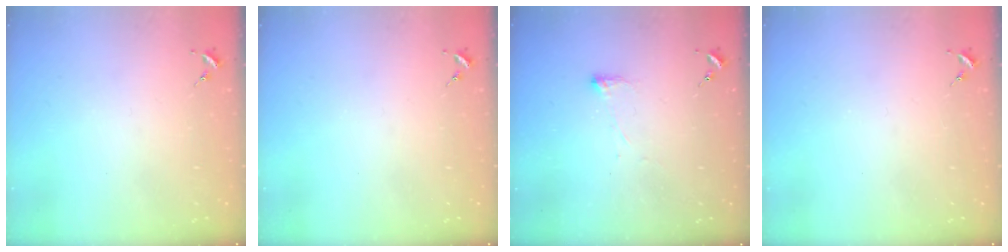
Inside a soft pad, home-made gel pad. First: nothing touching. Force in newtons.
{"total": 0.0}
{"total": 2.8, "press": 2.7, "slide": 0.8}
{"total": 0.0}